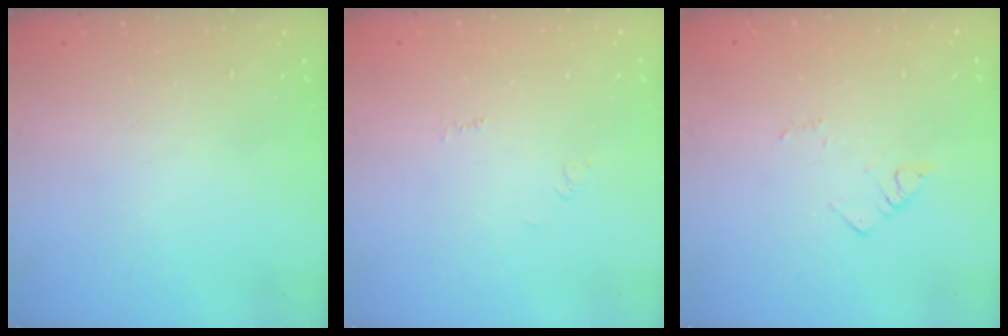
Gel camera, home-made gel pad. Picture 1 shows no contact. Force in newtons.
{"total": 2.5, "press": 2.5, "slide": 0.4}
{"total": 3.9, "press": 3.9, "slide": 0.5}